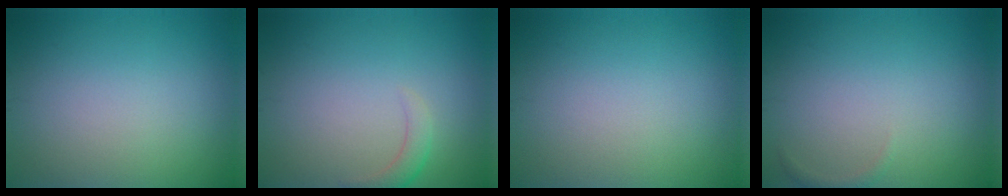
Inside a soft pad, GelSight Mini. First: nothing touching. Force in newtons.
{"total": 1.6, "press": 1.6, "slide": 0.3}
{"total": 0.0}
{"total": 0.6, "press": 0.6, "slide": 0.1}